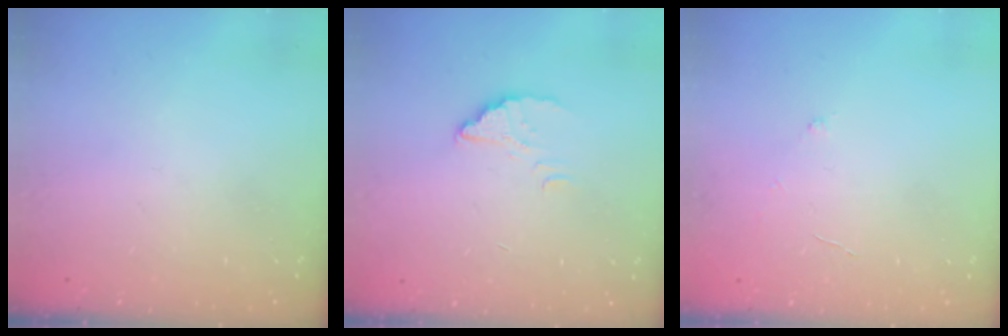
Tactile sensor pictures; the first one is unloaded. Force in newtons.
{"total": 2.5, "press": 2.5, "slide": 0.3}
{"total": 2.8, "press": 2.8, "slide": 0.3}